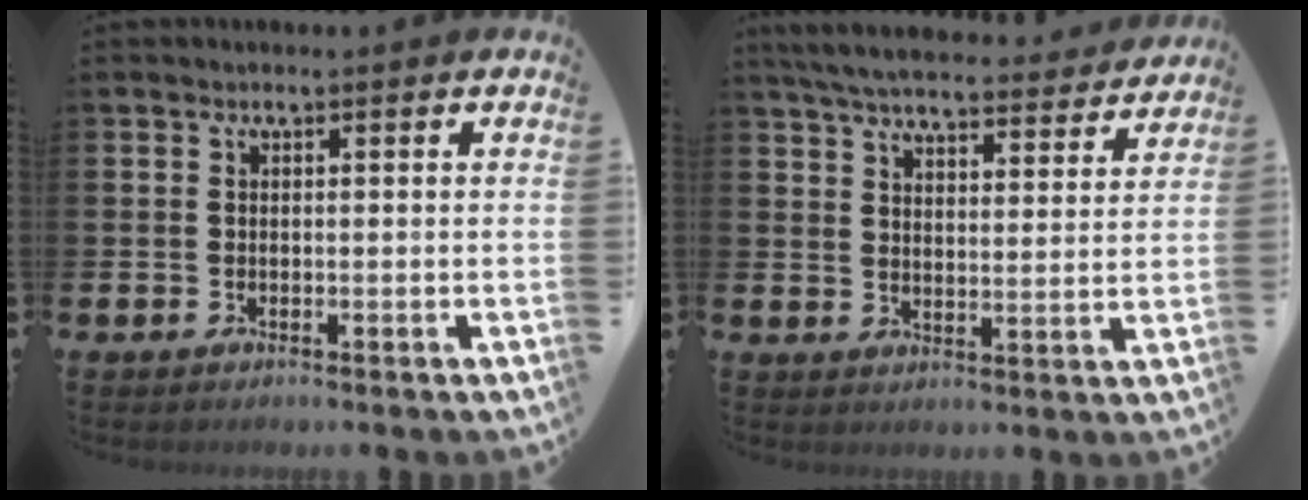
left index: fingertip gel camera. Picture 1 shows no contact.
{"total": 6.4, "force": [6.2, 0.8, 1.5], "torque": [-0.051, -0.040, 0.109]}